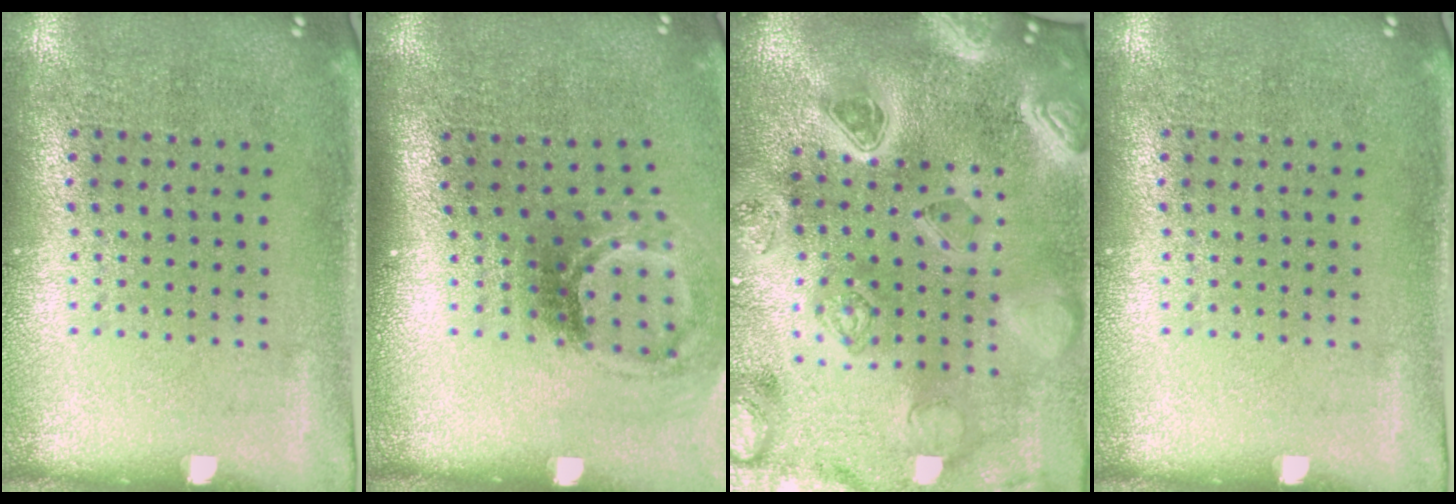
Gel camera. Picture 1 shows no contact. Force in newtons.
{"total": 2.1, "press": 1.3, "slide": 1.6}
{"total": 4.9, "press": 4.2, "slide": 2.5}
{"total": 0.0}